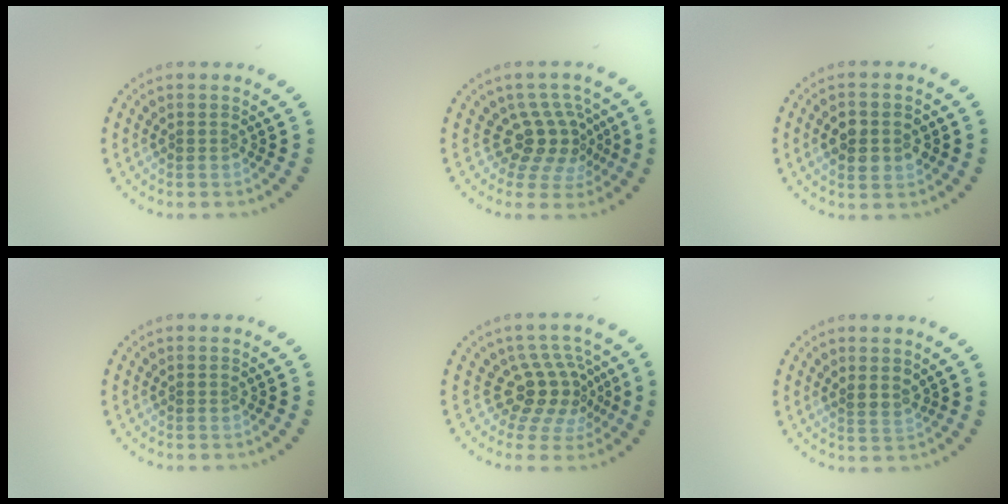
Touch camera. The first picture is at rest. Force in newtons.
{"total": 3.7, "press": 2.7, "slide": 2.5}
{"total": 3.8, "press": 3.8, "slide": 0.2}
{"total": 0.0}
{"total": 4.1, "press": 3.0, "slide": 2.8}
{"total": 1.0, "press": 0.7, "slide": 0.6}